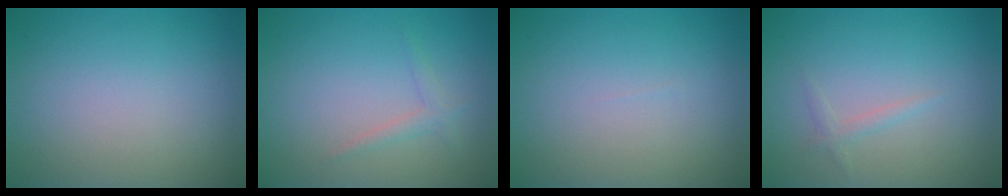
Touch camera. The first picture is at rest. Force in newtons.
{"total": 1.2, "press": 1.2, "slide": 0.0}
{"total": 0.0}
{"total": 0.9, "press": 0.9, "slide": 0.1}